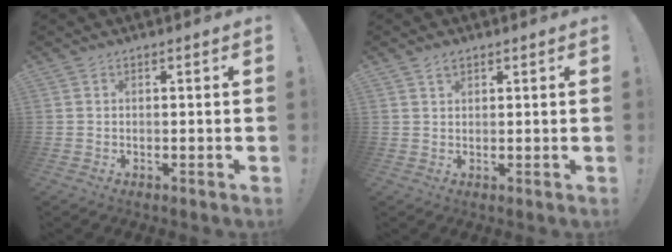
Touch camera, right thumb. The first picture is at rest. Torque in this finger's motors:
{"motor_torque": [-0.22, -0.15, -0.10, 0.44, 0.02]}